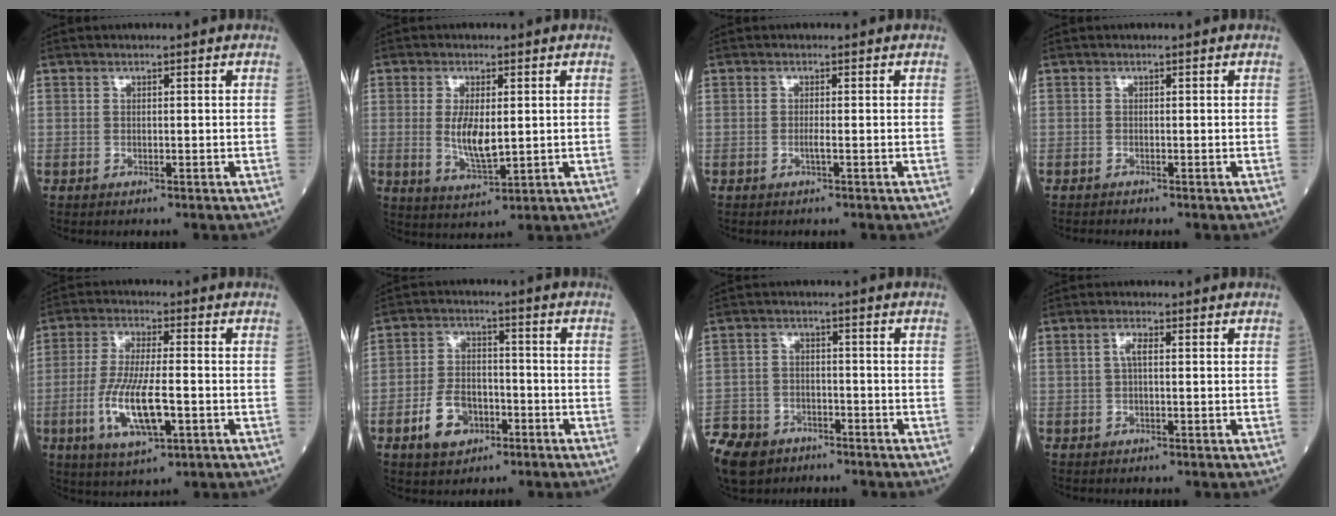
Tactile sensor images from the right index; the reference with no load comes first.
{"total": 5.9, "force": [0.5, 1.9, 5.6], "torque": [-0.110, -0.014, 0.014]}
{"total": 0.7, "force": [-0.3, -0.2, 0.6], "torque": [-0.012, 0.000, -0.008]}
{"total": 0.5, "force": [-0.5, -0.1, -0.2], "torque": [-0.003, -0.005, -0.011]}
{"total": 10.4, "force": [-2.8, 2.2, 9.7], "torque": [-0.198, -0.010, -0.048]}
{"total": 7.2, "force": [-3.3, 4.6, 4.4], "torque": [-0.095, 0.010, -0.052]}
{"total": 11.6, "force": [-8.1, 7.2, 3.9], "torque": [-0.105, -0.006, -0.136]}
{"total": 1.9, "force": [0.3, 0.5, 1.8], "torque": [-0.040, 0.007, 0.006]}